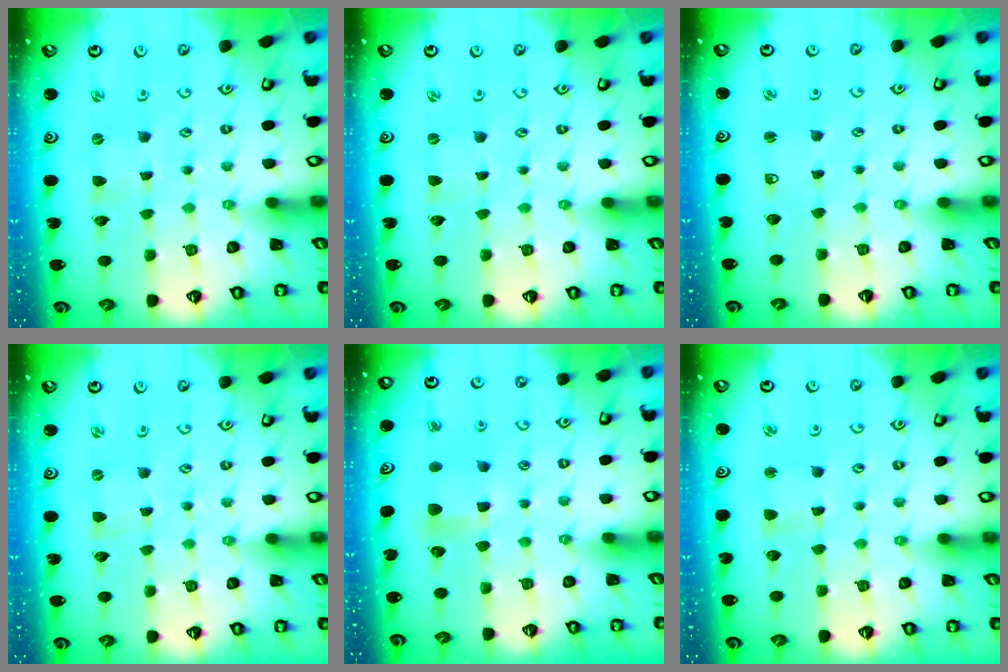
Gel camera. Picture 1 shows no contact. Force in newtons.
{"total": 0.0}
{"total": 2.4, "press": 2.4, "slide": 0.3}
{"total": 0.0}
{"total": 6.5, "press": 6.5, "slide": 0.6}
{"total": 1.7, "press": 1.7, "slide": 0.2}